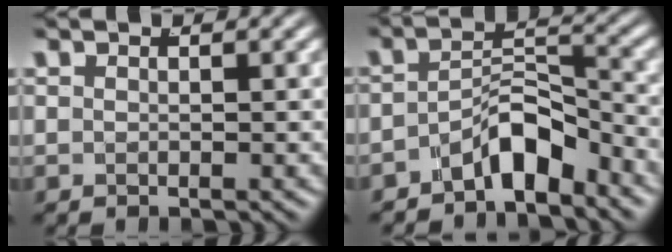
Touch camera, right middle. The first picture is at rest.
{"total": 4.9, "force": [-3.9, 1.6, 2.6], "torque": [-0.025, -0.004, -0.062]}